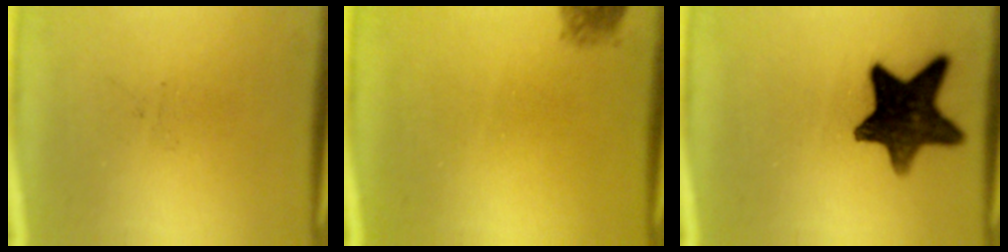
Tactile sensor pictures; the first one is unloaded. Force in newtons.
{"total": 1.5}
{"total": 13.5}